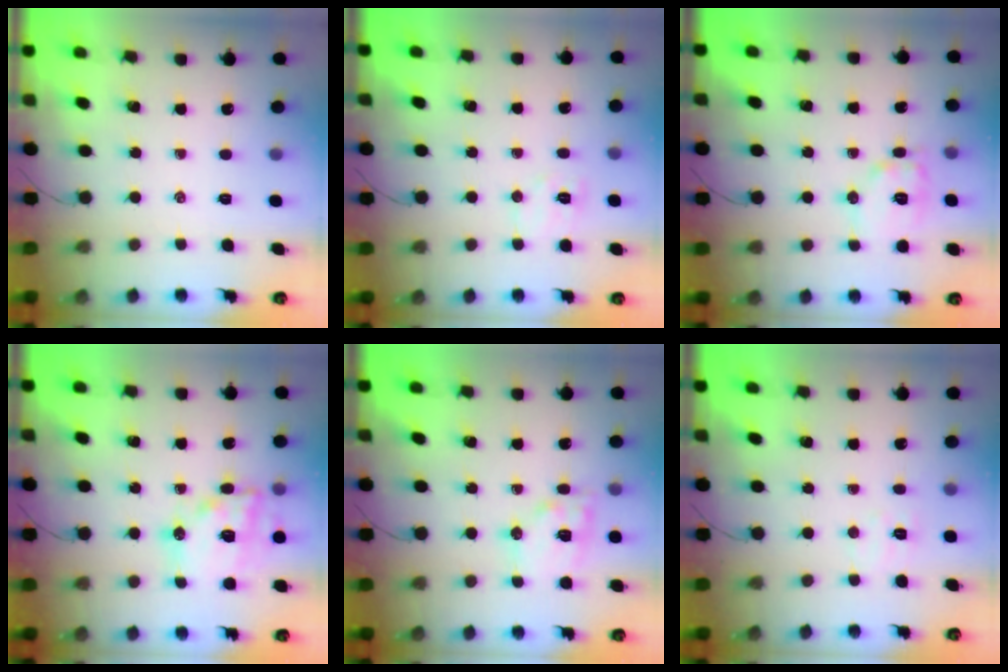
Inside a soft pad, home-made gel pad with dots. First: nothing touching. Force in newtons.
{"total": 6.8, "press": 6.6, "slide": 1.3}
{"total": 10.5, "press": 10.5, "slide": 0.3}
{"total": 17.5, "press": 17.2, "slide": 3.0}
{"total": 12.5, "press": 12.4, "slide": 1.3}
{"total": 5.0, "press": 4.8, "slide": 1.1}